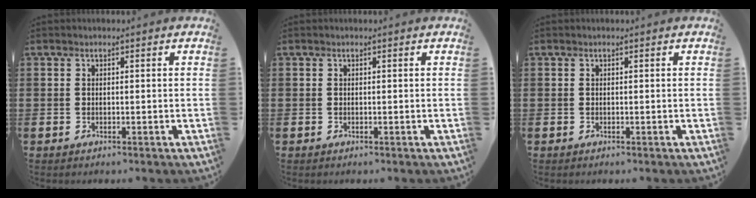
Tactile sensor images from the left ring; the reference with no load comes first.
{"total": 0.0}
{"total": 0.0}